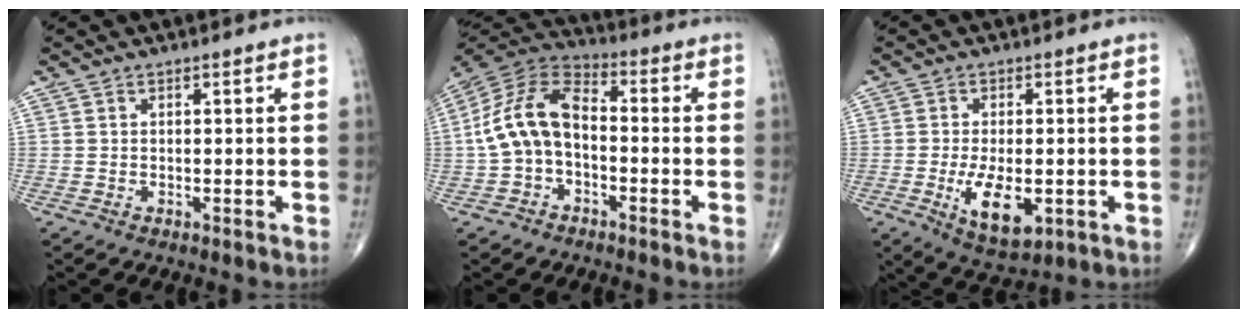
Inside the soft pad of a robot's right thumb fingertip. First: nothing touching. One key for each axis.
{"total": 12.6, "fx": -1.5, "fy": 7.9, "fz": 9.7, "tx": -0.186, "ty": 0.042, "tz": -0.041}
{"total": 9.2, "fx": -2.2, "fy": 4.4, "fz": 7.8, "tx": -0.128, "ty": -0.013, "tz": -0.027}